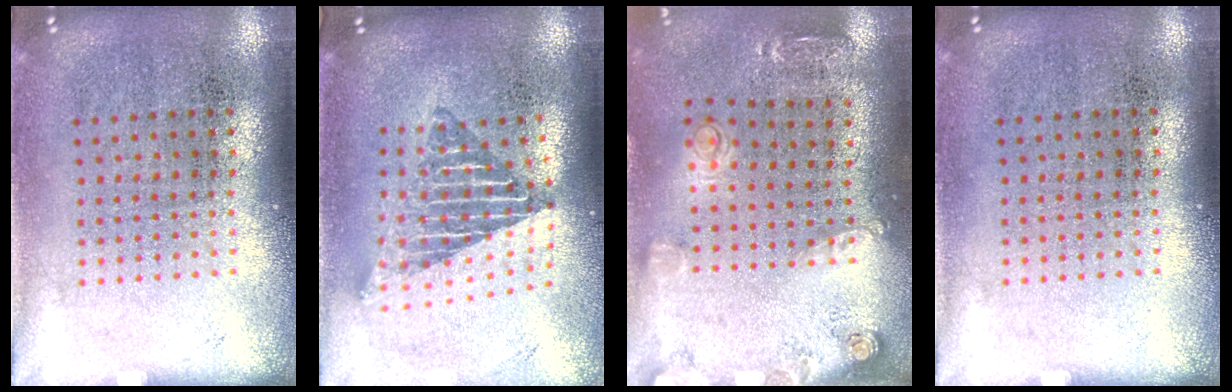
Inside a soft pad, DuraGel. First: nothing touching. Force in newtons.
{"total": 1.9, "press": 1.5, "slide": 1.2}
{"total": 1.7, "press": 1.4, "slide": 1.0}
{"total": 0.0}